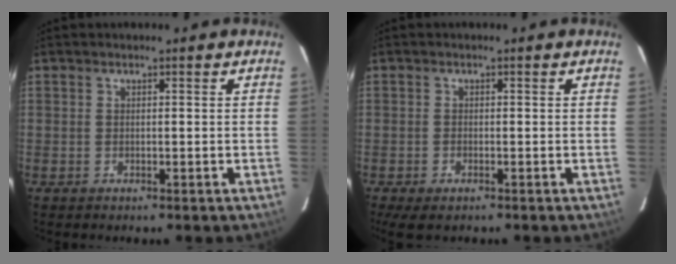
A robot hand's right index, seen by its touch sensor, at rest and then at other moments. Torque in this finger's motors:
{"motor_torque": [0.35, -0.12, 0.17, 0.04]}